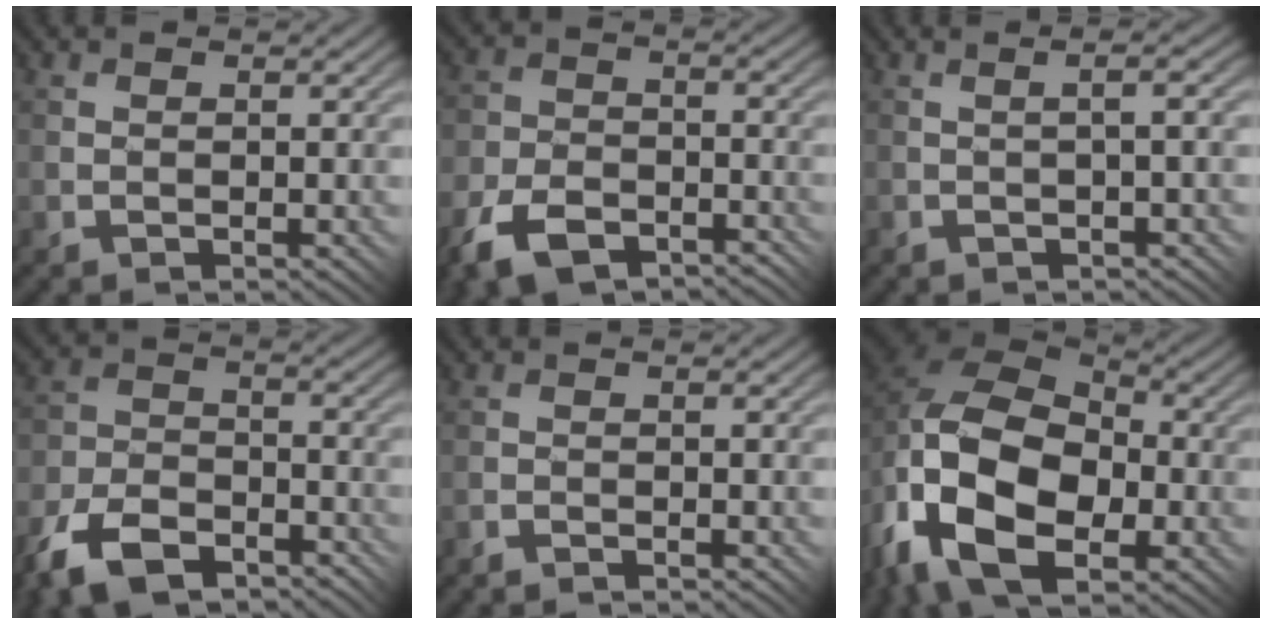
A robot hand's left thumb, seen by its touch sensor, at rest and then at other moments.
{"total": 8.0, "force": [-5.7, 3.9, 4.1], "torque": [-0.096, -0.010, -0.113]}
{"total": 3.2, "force": [-0.4, 0.5, 3.1], "torque": [-0.038, 0.004, 0.000]}
{"total": 10.4, "force": [-7.7, 4.7, 5.2], "torque": [-0.116, -0.010, -0.152]}
{"total": 1.3, "force": [-1.3, -0.2, 0.1], "torque": [-0.001, 0.007, -0.029]}
{"total": 15.9, "force": [-5.4, 10.8, 10.4], "torque": [-0.225, -0.037, -0.092]}